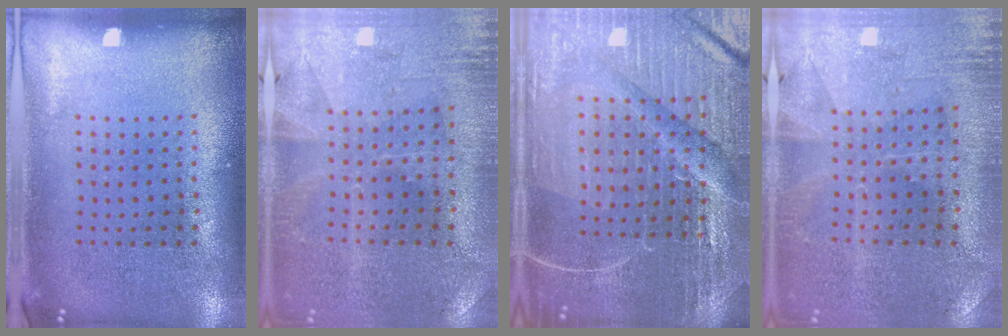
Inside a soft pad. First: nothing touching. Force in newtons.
{"total": 0.5, "press": 0.5, "slide": 0.3}
{"total": 5.1, "press": 4.8, "slide": 1.6}
{"total": 0.5, "press": 0.5, "slide": 0.3}